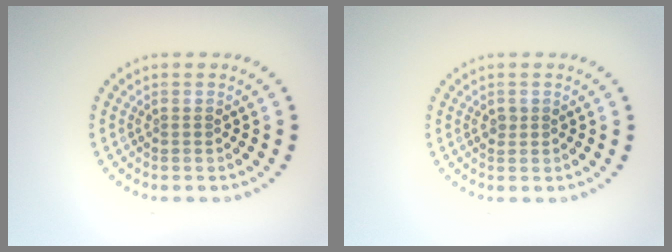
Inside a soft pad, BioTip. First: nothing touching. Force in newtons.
{"total": 0.9, "press": 0.9, "slide": 0.0}